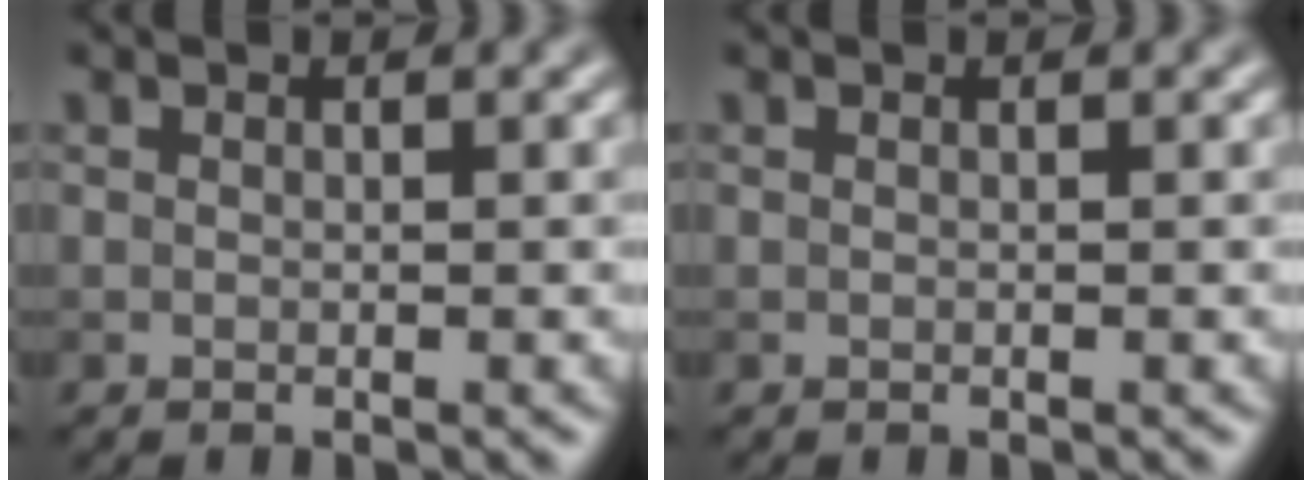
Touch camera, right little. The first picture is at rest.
{"total": 0.0}